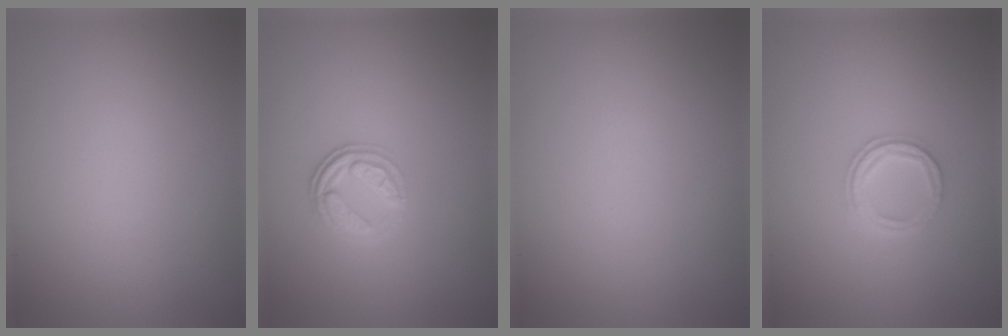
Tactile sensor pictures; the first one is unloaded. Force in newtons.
{"total": 2.8, "press": 2.4, "slide": 1.3}
{"total": 0.0}
{"total": 2.4, "press": 2.4, "slide": 0.4}